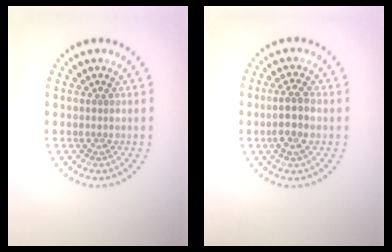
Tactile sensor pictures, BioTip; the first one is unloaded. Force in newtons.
{"total": 2.9, "press": 2.7, "slide": 0.8}